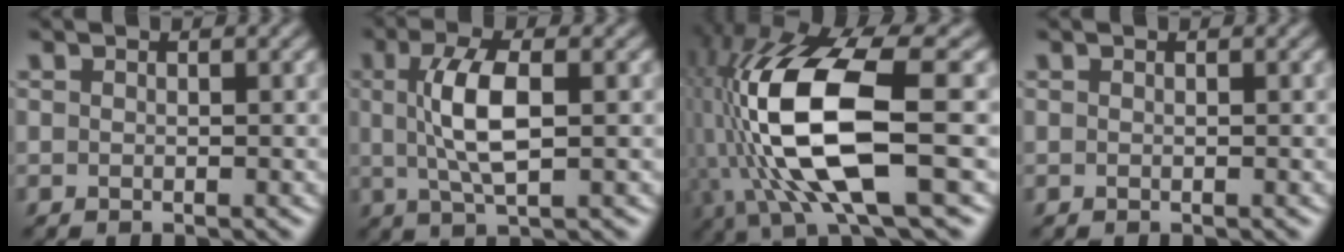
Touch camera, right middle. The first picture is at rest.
{"total": 5.0, "force": [0.5, 1.7, 4.7], "torque": [-0.099, 0.006, 0.009]}
{"total": 14.6, "force": [-1.3, 5.4, 13.5], "torque": [-0.280, -0.004, -0.020]}
{"total": 0.0}